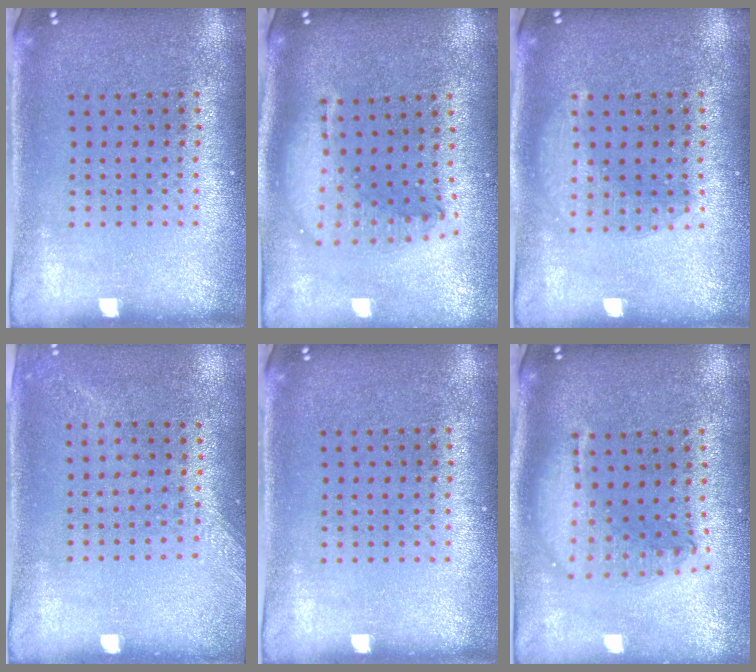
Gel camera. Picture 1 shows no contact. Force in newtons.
{"total": 2.1, "press": 1.7, "slide": 1.3}
{"total": 1.9, "press": 1.9, "slide": 0.3}
{"total": 1.3, "press": 1.0, "slide": 0.8}
{"total": 0.0}
{"total": 1.9, "press": 1.5, "slide": 1.1}